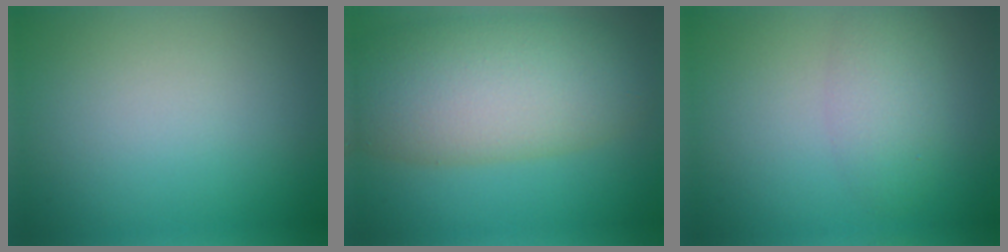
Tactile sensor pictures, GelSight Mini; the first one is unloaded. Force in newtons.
{"total": 10.3, "press": 10.2, "slide": 0.7}
{"total": 3.0, "press": 3.0, "slide": 0.2}